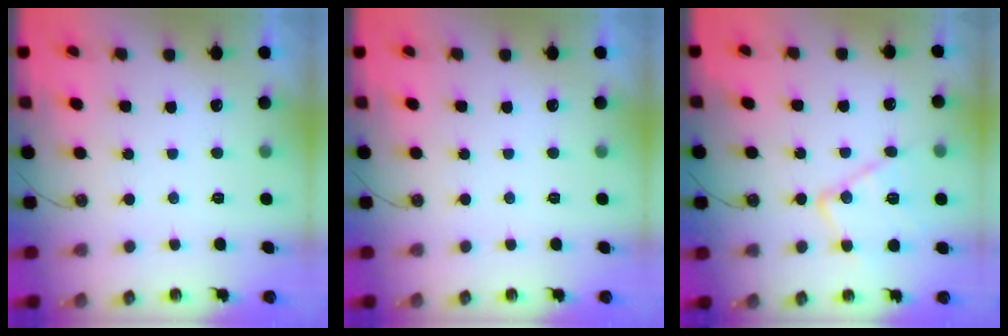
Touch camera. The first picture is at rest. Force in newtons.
{"total": 0.0}
{"total": 13.9, "press": 13.9, "slide": 0.6}